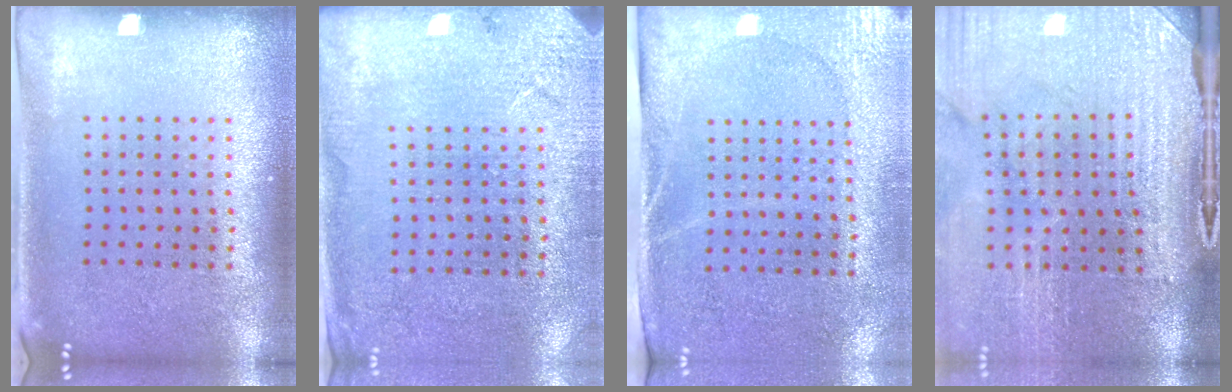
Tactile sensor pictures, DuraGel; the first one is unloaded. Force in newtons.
{"total": 2.6, "press": 2.5, "slide": 0.7}
{"total": 2.7, "press": 2.3, "slide": 1.5}
{"total": 4.3, "press": 3.7, "slide": 2.2}